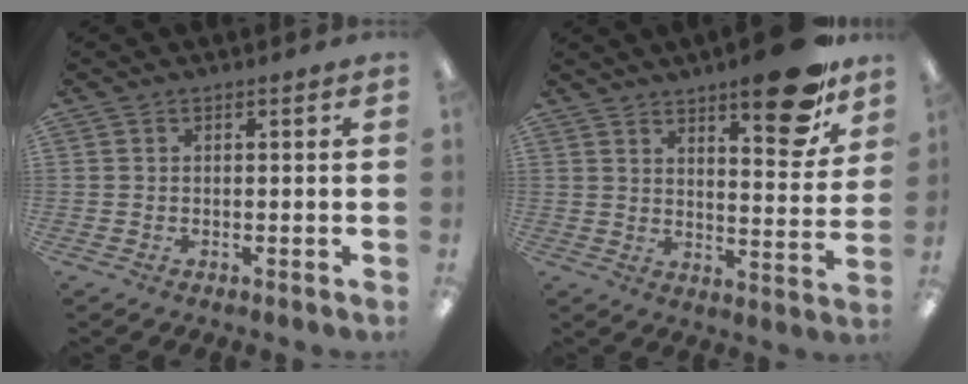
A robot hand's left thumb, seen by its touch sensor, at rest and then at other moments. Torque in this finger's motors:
{"motor_torque": [2.23, 1.31, 1.58, -1.18, 0.09]}